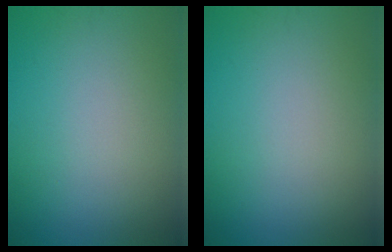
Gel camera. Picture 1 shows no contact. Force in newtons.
{"total": 0.0}